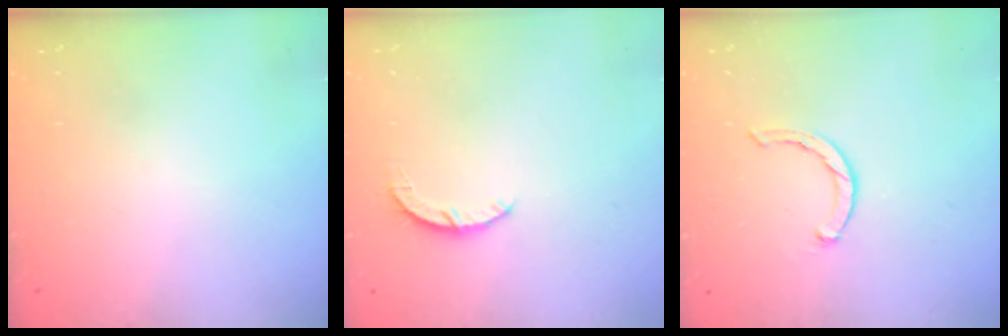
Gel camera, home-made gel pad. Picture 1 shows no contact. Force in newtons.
{"total": 3.0, "press": 3.0, "slide": 0.4}
{"total": 2.3, "press": 2.2, "slide": 0.5}